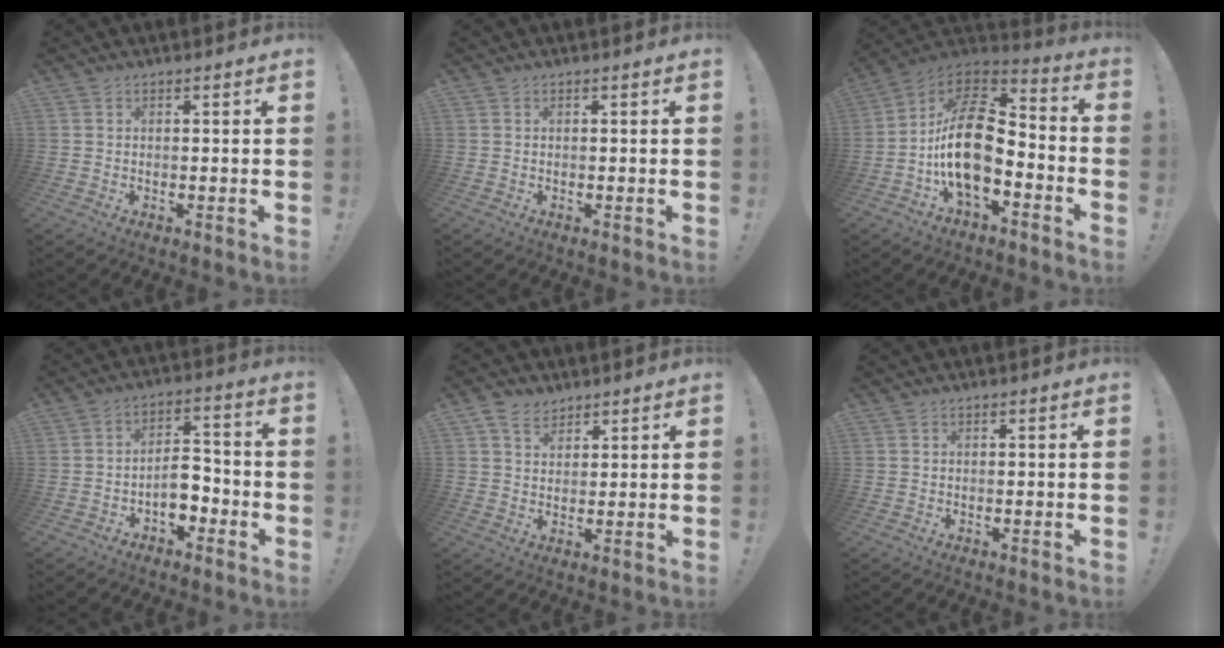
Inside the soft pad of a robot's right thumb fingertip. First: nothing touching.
{"total": 0.0}
{"total": 19.2, "force": [-3.2, 10.4, 15.8], "torque": [-0.297, 0.026, -0.047]}
{"total": 8.2, "force": [-3.3, 5.2, 5.4], "torque": [-0.092, 0.018, -0.057]}
{"total": 5.9, "force": [3.8, 3.9, 2.0], "torque": [-0.038, -0.014, 0.074]}
{"total": 0.0}